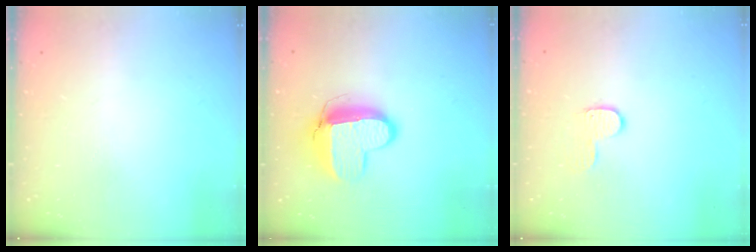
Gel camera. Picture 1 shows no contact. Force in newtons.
{"total": 12.0, "press": 12.0, "slide": 0.7}
{"total": 6.1, "press": 6.1, "slide": 0.2}